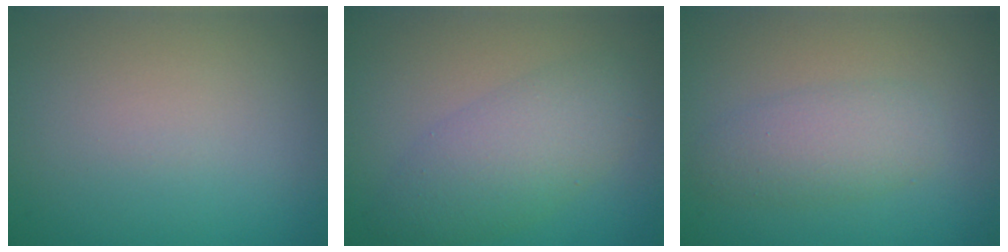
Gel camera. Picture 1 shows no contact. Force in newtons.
{"total": 4.9, "press": 4.9, "slide": 0.1}
{"total": 2.4, "press": 2.3, "slide": 0.1}